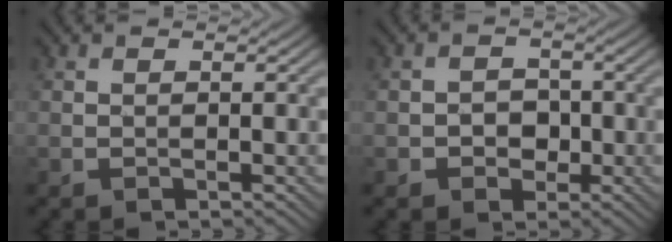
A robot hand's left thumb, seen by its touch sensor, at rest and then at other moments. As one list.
[{"total": 2.7, "force": [-0.8, 2.3, 1.2], "torque": [-0.007, 0.000, -0.023]}]